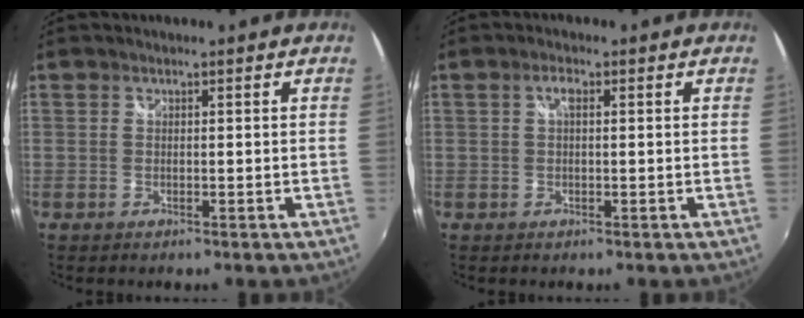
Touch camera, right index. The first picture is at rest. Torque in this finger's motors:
{"motor_torque": [0.36, 0.01, 0.12, 0.05]}